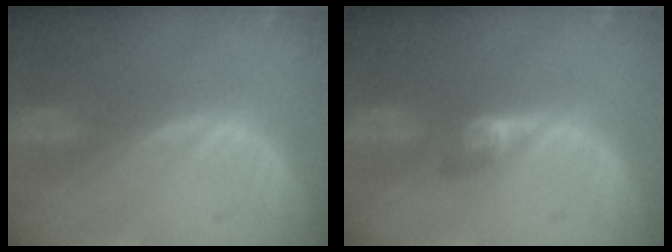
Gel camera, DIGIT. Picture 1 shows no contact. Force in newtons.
{"total": 2.9, "press": 2.4, "slide": 1.5}